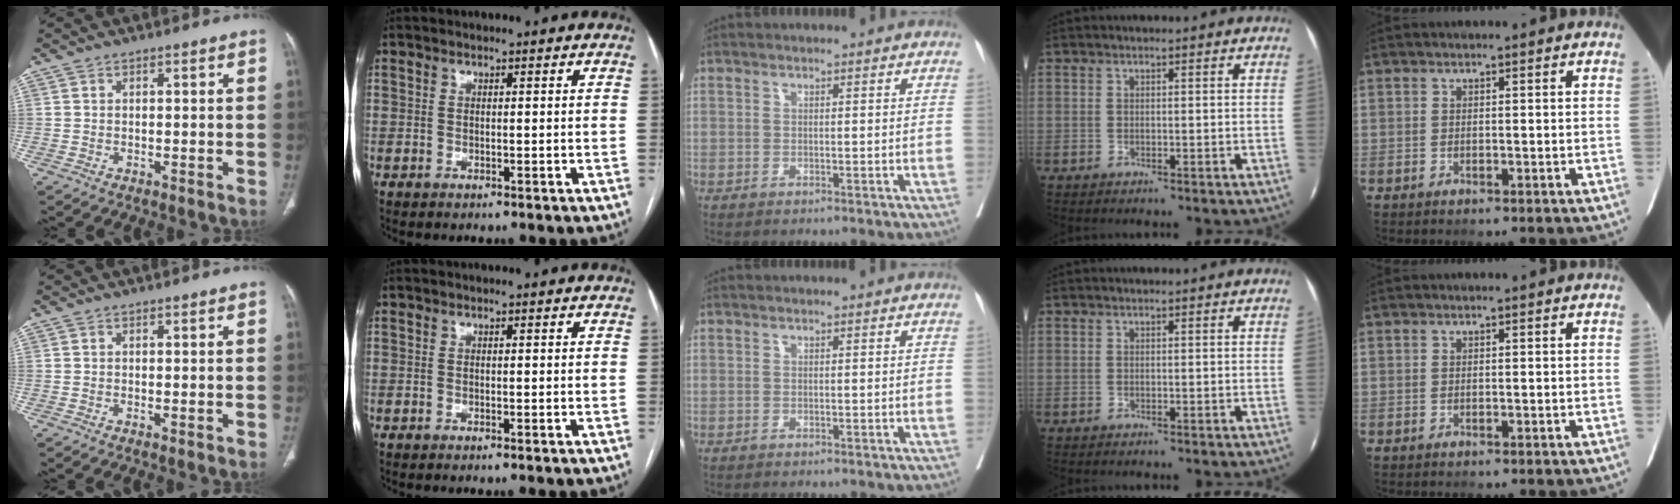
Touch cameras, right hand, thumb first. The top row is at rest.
{"thumb": {"total": 0.7, "force": [-0.1, 0.2, 0.6], "torque": [-0.015, -0.004, -0.001]}}